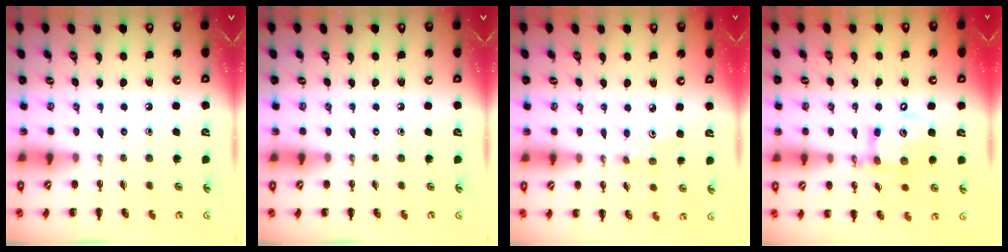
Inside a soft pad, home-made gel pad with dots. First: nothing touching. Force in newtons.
{"total": 0.0}
{"total": 2.6, "press": 2.5, "slide": 0.7}
{"total": 12.4, "press": 12.2, "slide": 2.5}